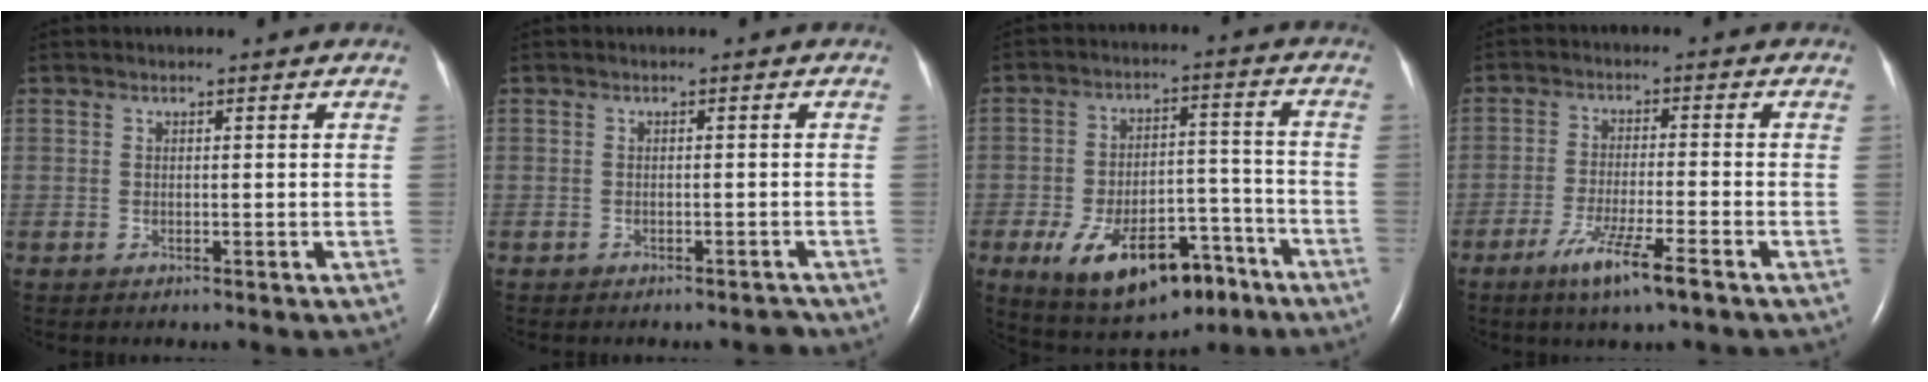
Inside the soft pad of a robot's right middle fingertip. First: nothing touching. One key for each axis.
{"total": 1.2, "fx": -1.0, "fy": 0.6, "fz": 0.0, "tx": 0.006, "ty": 0.003, "tz": -0.016}
{"total": 15.5, "fx": -8.8, "fy": 7.3, "fz": 10.4, "tx": -0.164, "ty": 0.014, "tz": -0.126}
{"total": 7.5, "fx": -4.5, "fy": 0.1, "fz": 6.0, "tx": -0.114, "ty": -0.016, "tz": -0.081}